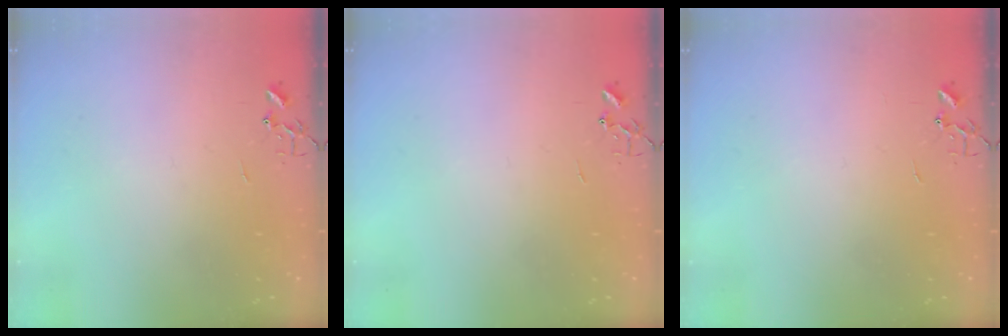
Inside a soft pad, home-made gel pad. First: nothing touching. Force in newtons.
{"total": 0.0}
{"total": 0.0}